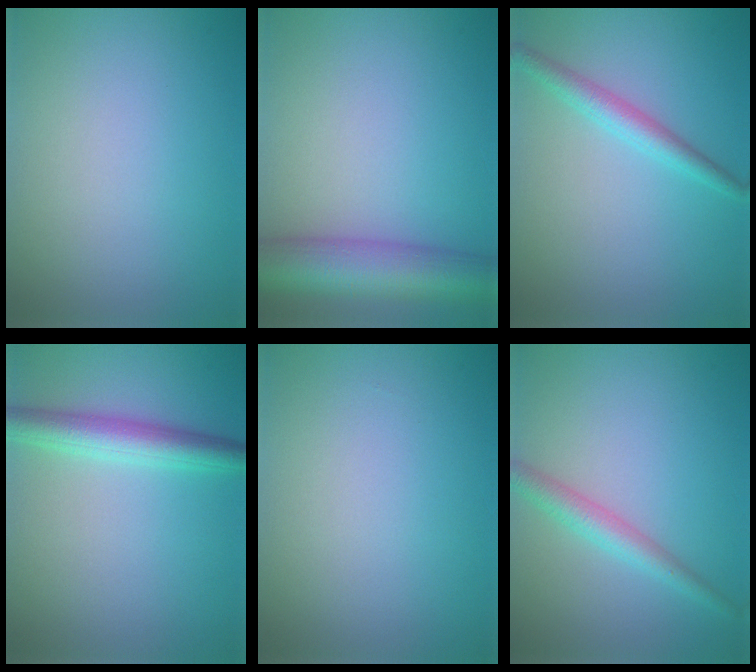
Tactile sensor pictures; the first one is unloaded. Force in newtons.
{"total": 7.8, "press": 7.8, "slide": 0.3}
{"total": 2.4, "press": 2.4, "slide": 0.1}
{"total": 3.8, "press": 3.8, "slide": 0.1}
{"total": 0.0}
{"total": 2.6, "press": 2.6, "slide": 0.0}